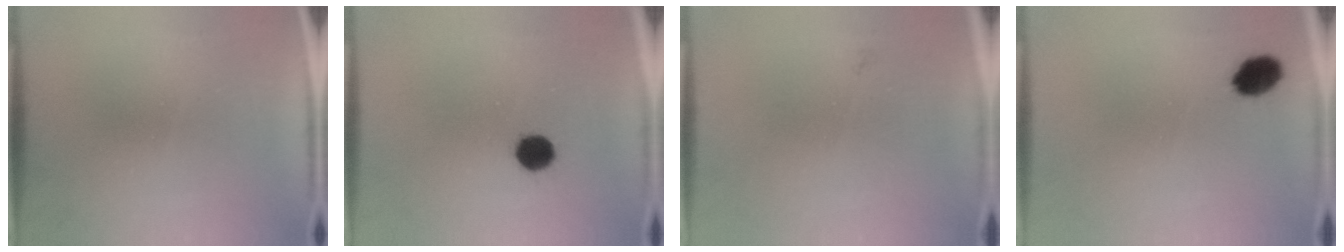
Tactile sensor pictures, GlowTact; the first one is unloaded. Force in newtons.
{"total": 4.7}
{"total": 0.7}
{"total": 4.1}